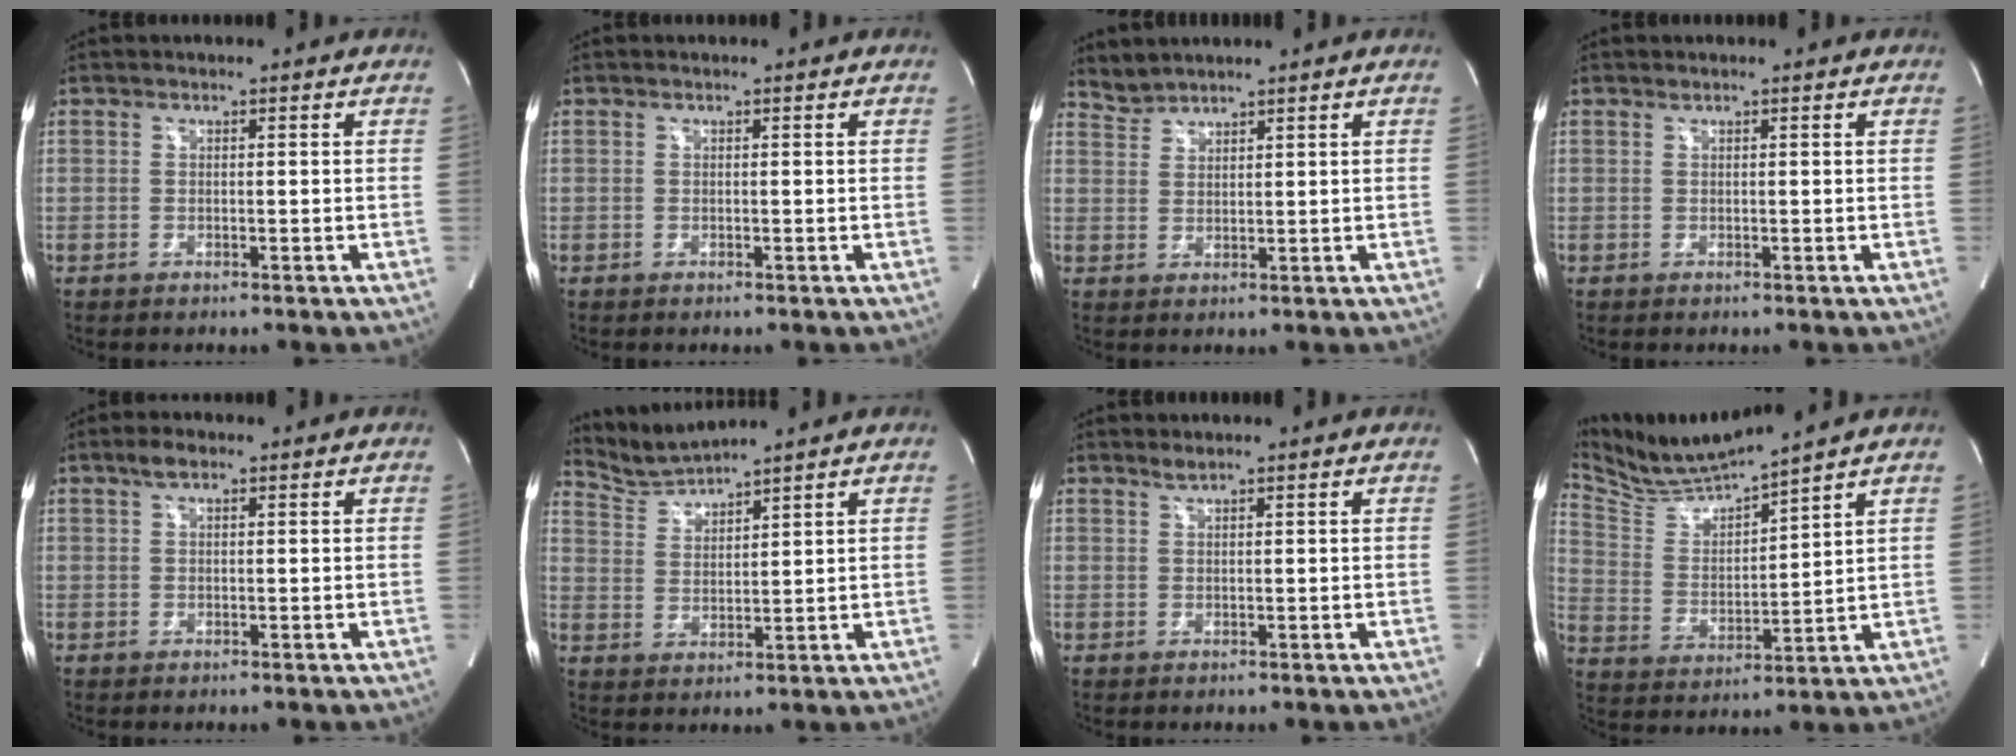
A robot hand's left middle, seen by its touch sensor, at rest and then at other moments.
{"total": 0.0}
{"total": 2.5, "force": [2.5, 0.0, -0.4], "torque": [0.000, 0.007, 0.057]}
{"total": 0.0}
{"total": 2.0, "force": [1.3, 0.8, 1.4], "torque": [-0.032, 0.011, 0.025]}
{"total": 5.1, "force": [4.8, -1.4, -0.5], "torque": [-0.004, -0.006, 0.109]}
{"total": 0.9, "force": [0.9, -0.1, 0.3], "torque": [-0.011, 0.001, 0.020]}
{"total": 9.7, "force": [9.3, -1.5, 2.6], "torque": [-0.068, -0.008, 0.194]}